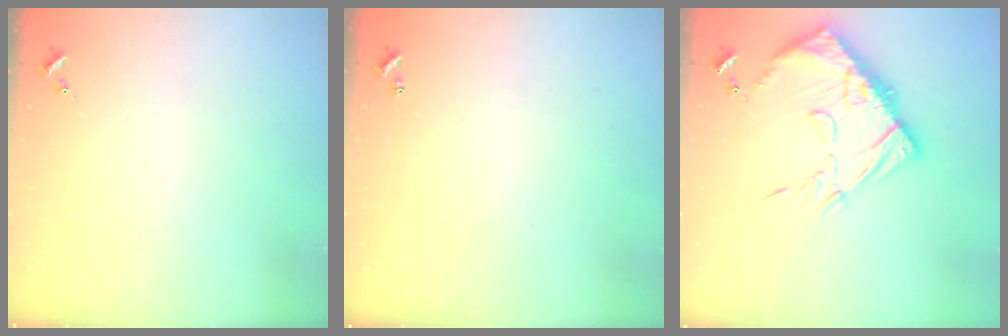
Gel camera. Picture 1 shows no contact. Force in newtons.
{"total": 1.0, "press": 1.0, "slide": 0.2}
{"total": 15.6, "press": 15.5, "slide": 1.4}